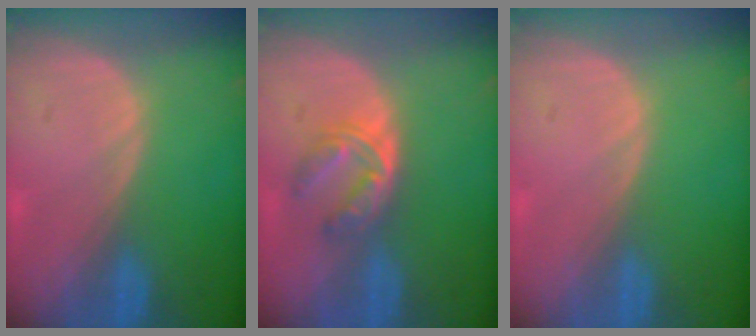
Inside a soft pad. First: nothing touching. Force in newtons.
{"total": 6.0, "press": 4.8, "slide": 3.5}
{"total": 0.0}